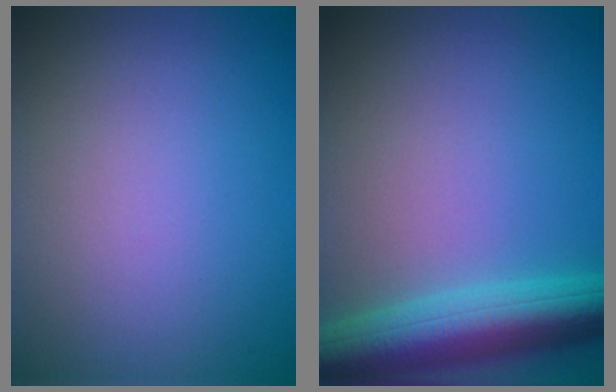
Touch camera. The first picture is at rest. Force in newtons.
{"total": 7.4, "press": 7.4, "slide": 0.6}